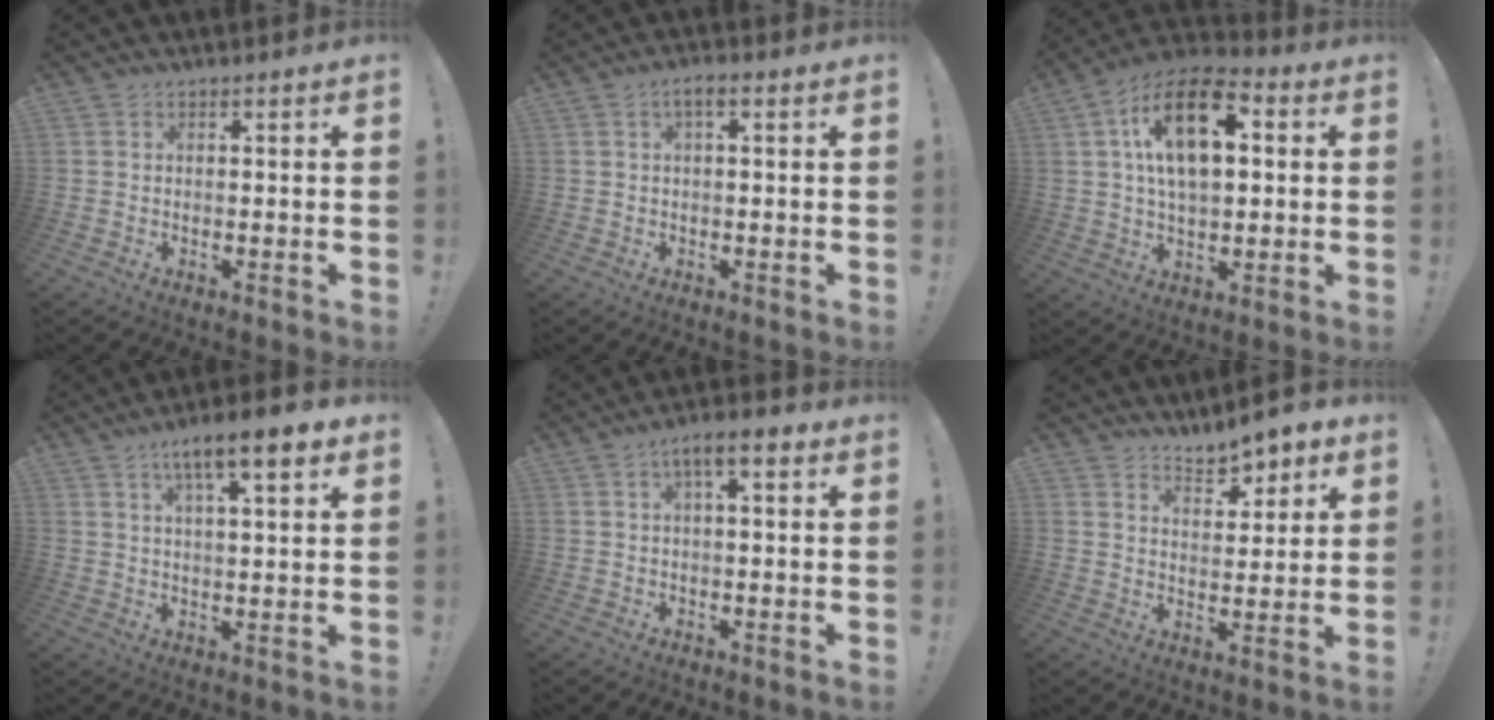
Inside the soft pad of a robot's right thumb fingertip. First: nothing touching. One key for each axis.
{"total": 2.5, "fx": 0.3, "fy": 0.6, "fz": 2.4, "tx": -0.040, "ty": 0.005, "tz": 0.002}
{"total": 18.2, "fx": 4.2, "fy": 10.3, "fz": 14.5, "tx": -0.245, "ty": 0.003, "tz": 0.068}
{"total": 10.4, "fx": 5.8, "fy": 2.2, "fz": 8.3, "tx": -0.127, "ty": -0.021, "tz": 0.092}
{"total": 6.3, "fx": 2.1, "fy": 2.0, "fz": 5.6, "tx": -0.078, "ty": -0.005, "tz": 0.029}
{"total": 7.1, "fx": 6.0, "fy": 2.7, "fz": 2.8, "tx": -0.023, "ty": -0.048, "tz": 0.104}